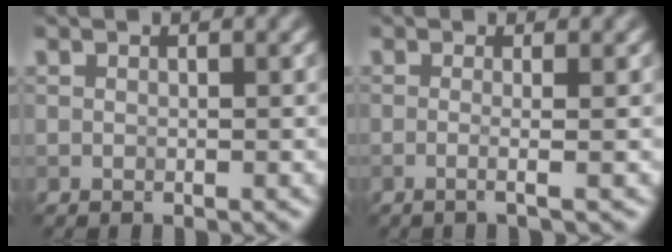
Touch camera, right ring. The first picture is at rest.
{"total": 2.6, "force": [0.2, 1.3, 2.3], "torque": [-0.012, -0.003, -0.029]}